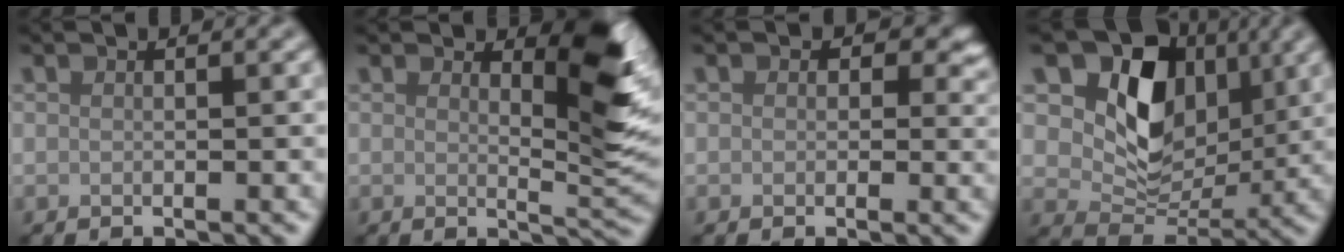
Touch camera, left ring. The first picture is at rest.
{"total": 4.9, "force": [2.1, 1.4, 4.2], "torque": [-0.057, -0.010, 0.029]}
{"total": 3.6, "force": [1.1, 2.8, 2.1], "torque": [-0.023, -0.006, 0.006]}
{"total": 9.8, "force": [3.1, 7.1, 6.0], "torque": [-0.103, -0.017, 0.054]}